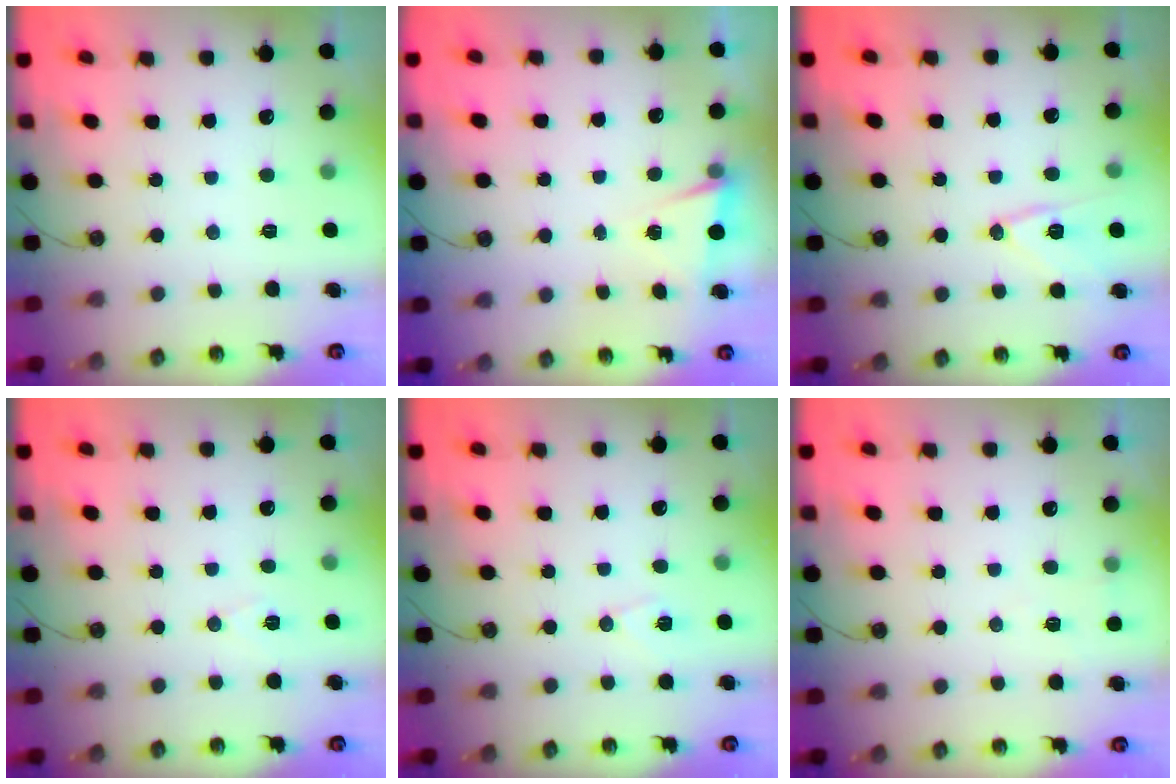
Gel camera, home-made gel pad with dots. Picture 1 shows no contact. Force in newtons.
{"total": 2.7, "press": 1.5, "slide": 2.2}
{"total": 11.5, "press": 11.3, "slide": 2.2}
{"total": 6.2, "press": 4.1, "slide": 4.6}
{"total": 6.8, "press": 6.6, "slide": 1.8}
{"total": 4.0, "press": 3.4, "slide": 2.2}